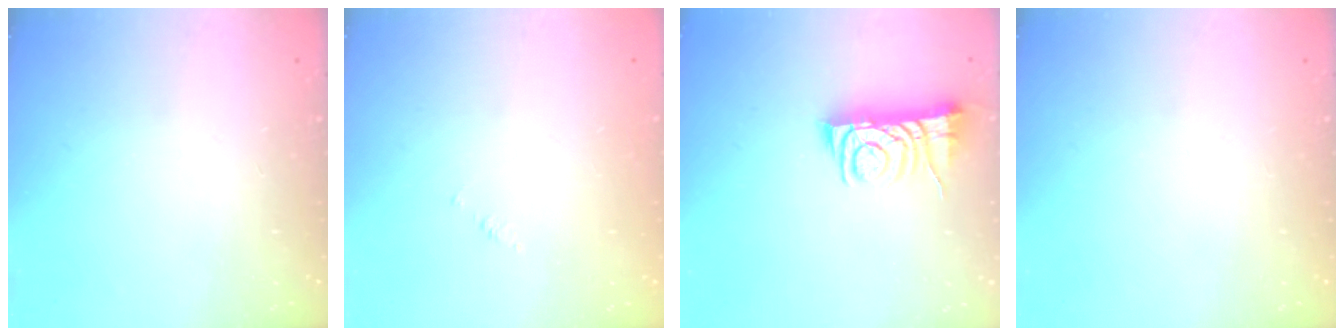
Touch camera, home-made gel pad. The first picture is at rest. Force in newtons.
{"total": 1.7, "press": 1.7, "slide": 0.3}
{"total": 7.6, "press": 7.5, "slide": 1.0}
{"total": 0.0}